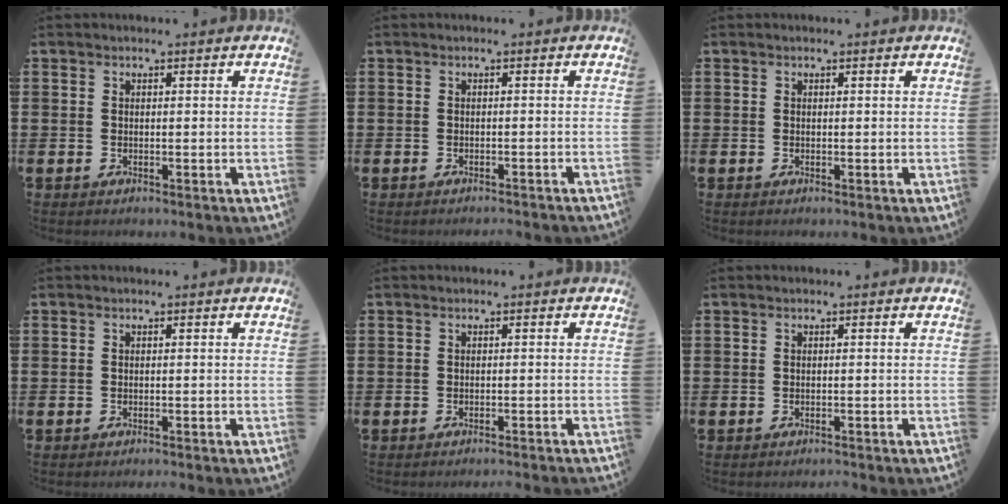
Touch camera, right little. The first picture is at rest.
{"total": 0.7, "force": [-0.7, -0.2, 0.0], "torque": [0.000, 0.000, -0.014]}
{"total": 0.0}
{"total": 0.6, "force": [-0.6, -0.2, 0.1], "torque": [0.000, -0.001, -0.012]}
{"total": 1.0, "force": [-0.9, -0.3, 0.0], "torque": [0.001, 0.002, -0.019]}
{"total": 0.7, "force": [-0.7, -0.1, 0.1], "torque": [-0.001, 0.000, -0.014]}